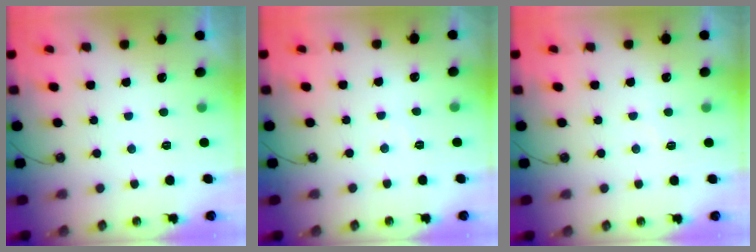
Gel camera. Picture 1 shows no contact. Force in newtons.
{"total": 3.8, "press": 3.7, "slide": 0.6}
{"total": 2.7, "press": 2.7, "slide": 0.3}